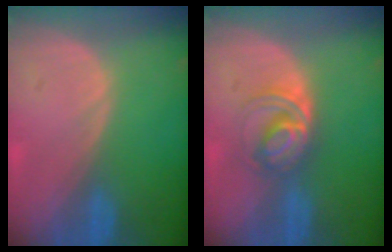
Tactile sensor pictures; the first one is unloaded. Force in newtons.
{"total": 5.5, "press": 5.3, "slide": 1.3}